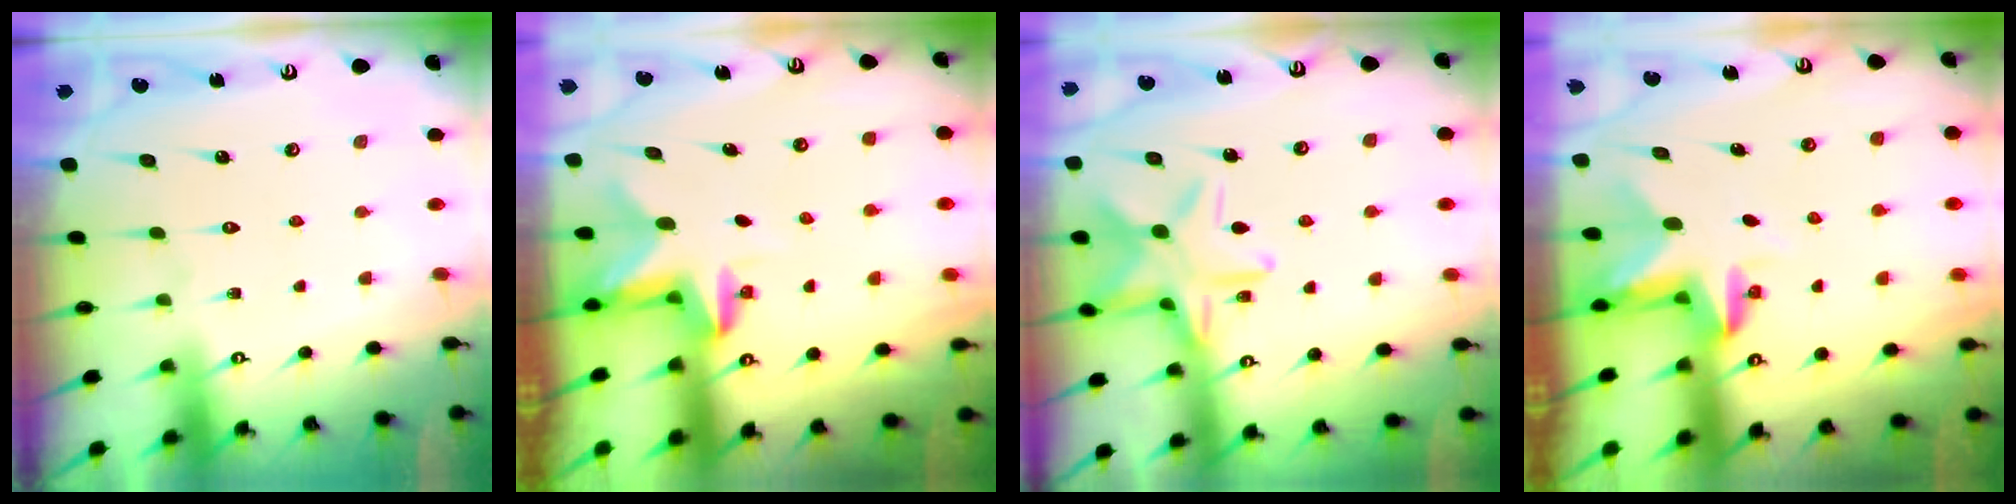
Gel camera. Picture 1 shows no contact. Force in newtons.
{"total": 2.5, "press": 2.5, "slide": 0.5}
{"total": 15.2, "press": 15.2, "slide": 1.0}
{"total": 3.0, "press": 3.0, "slide": 0.4}